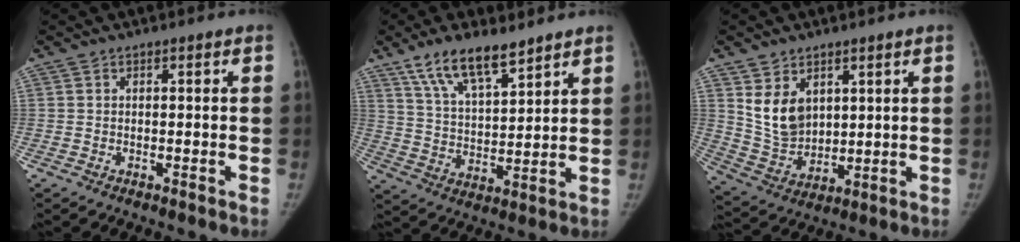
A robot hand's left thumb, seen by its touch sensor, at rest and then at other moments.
{"total": 12.1, "force": [8.6, 4.1, 7.4], "torque": [-0.113, -0.046, 0.165]}
{"total": 9.5, "force": [4.0, 6.6, 5.5], "torque": [-0.075, -0.030, 0.097]}